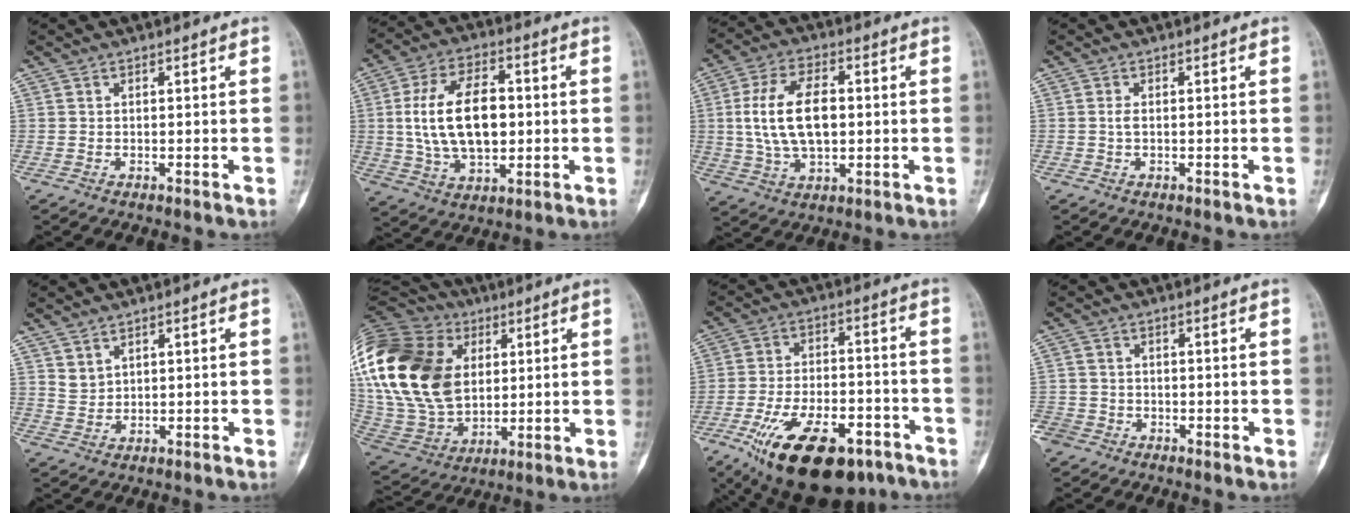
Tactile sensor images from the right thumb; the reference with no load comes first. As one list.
[{"total": 16.7, "force": [0.8, 9.6, 13.6], "torque": [-0.228, 0.013, 0.017]}, {"total": 14.0, "force": [0.8, 7.8, 11.6], "torque": [-0.208, 0.012, 0.016]}, {"total": 1.0, "force": [0.0, 0.6, 0.8], "torque": [-0.013, 0.002, -0.002]}, {"total": 2.2, "force": [1.7, 1.3, 0.6], "torque": [0.000, -0.015, 0.035]}, {"total": 33.8, "force": [7.3, 23.8, 22.9], "torque": [-0.500, 0.029, 0.150]}, {"total": 22.7, "force": [-12.6, 10.8, 15.5], "torque": [-0.272, 0.039, -0.198]}, {"total": 4.7, "force": [-2.7, 3.7, 1.0], "torque": [-0.014, 0.014, -0.054]}]